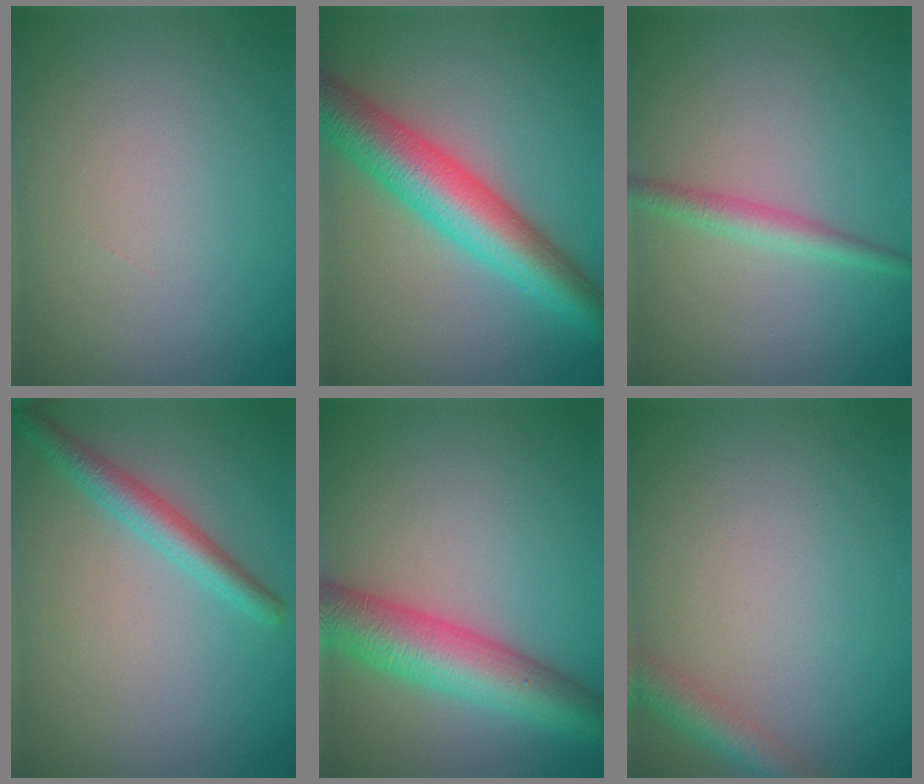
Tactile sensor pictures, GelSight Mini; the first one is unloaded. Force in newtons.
{"total": 7.9, "press": 7.9, "slide": 0.2}
{"total": 2.1, "press": 2.1, "slide": 0.1}
{"total": 2.8, "press": 2.8, "slide": 0.1}
{"total": 7.2, "press": 7.2, "slide": 0.2}
{"total": 2.4, "press": 2.4, "slide": 0.1}